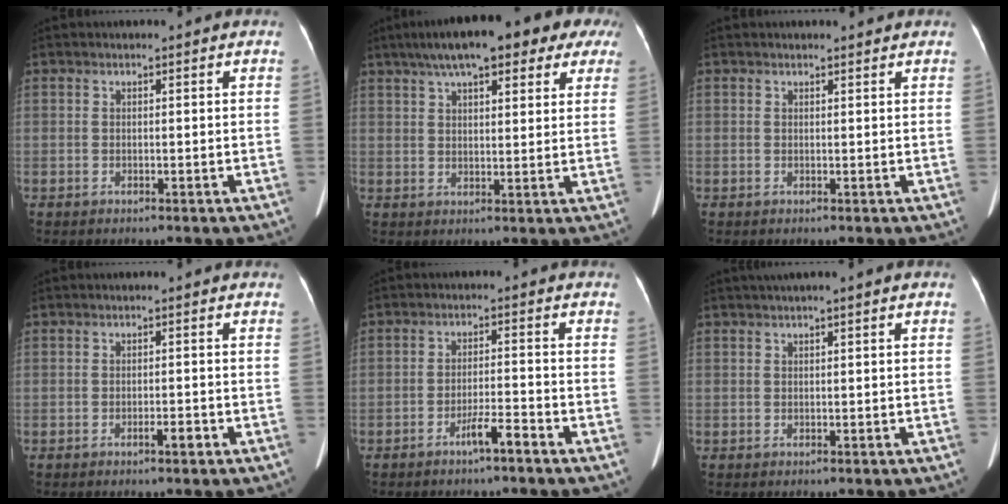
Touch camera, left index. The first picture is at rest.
{"total": 19.8, "force": [13.8, 6.0, 12.9], "torque": [-0.196, 0.064, 0.179]}
{"total": 1.2, "force": [1.1, 0.5, 0.1], "torque": [-0.005, 0.008, 0.013]}
{"total": 2.0, "force": [-1.2, 0.3, 1.5], "torque": [-0.024, 0.000, -0.018]}
{"total": 3.6, "force": [-2.7, 0.0, 2.5], "torque": [-0.045, -0.002, -0.047]}
{"total": 2.1, "force": [1.1, 0.0, 1.8], "torque": [-0.036, 0.017, 0.022]}